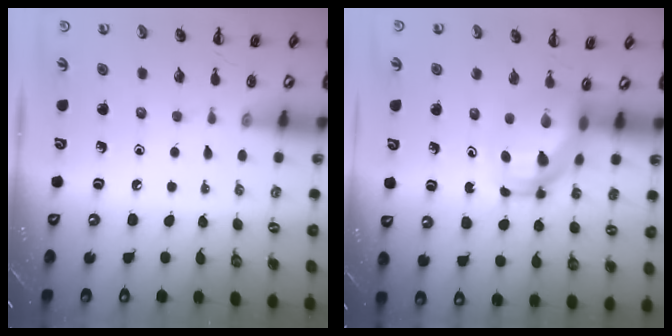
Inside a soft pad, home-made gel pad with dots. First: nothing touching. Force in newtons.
{"total": 5.5, "press": 5.3, "slide": 1.6}